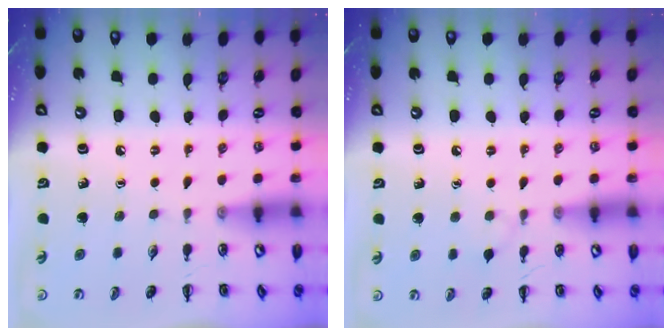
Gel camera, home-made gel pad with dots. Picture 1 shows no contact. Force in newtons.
{"total": 4.2, "press": 3.9, "slide": 1.6}